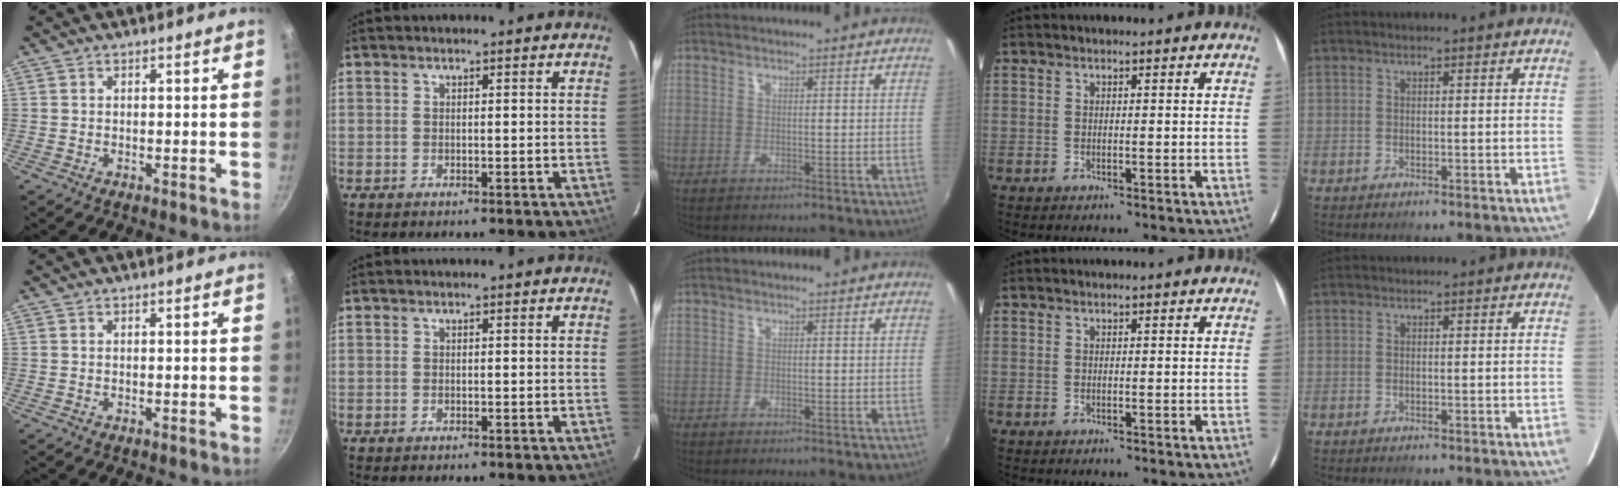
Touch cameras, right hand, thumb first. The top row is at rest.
{}